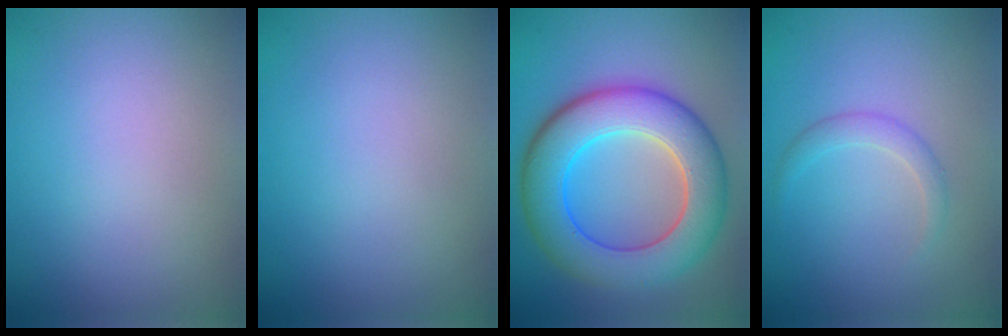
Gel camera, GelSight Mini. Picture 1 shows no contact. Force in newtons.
{"total": 0.0}
{"total": 9.6, "press": 9.6, "slide": 0.6}
{"total": 1.5, "press": 1.5, "slide": 0.1}